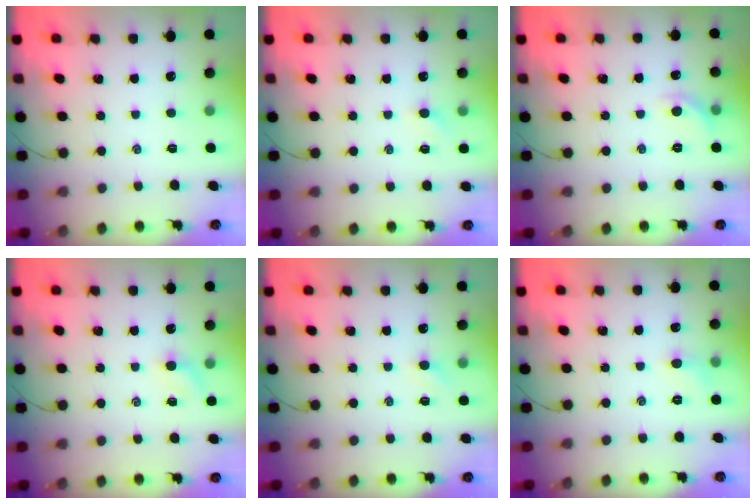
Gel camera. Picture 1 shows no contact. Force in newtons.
{"total": 3.2, "press": 3.0, "slide": 0.9}
{"total": 5.2, "press": 5.0, "slide": 1.5}
{"total": 3.5, "press": 3.3, "slide": 1.0}
{"total": 3.2, "press": 3.0, "slide": 0.9}
{"total": 4.5, "press": 4.2, "slide": 1.5}